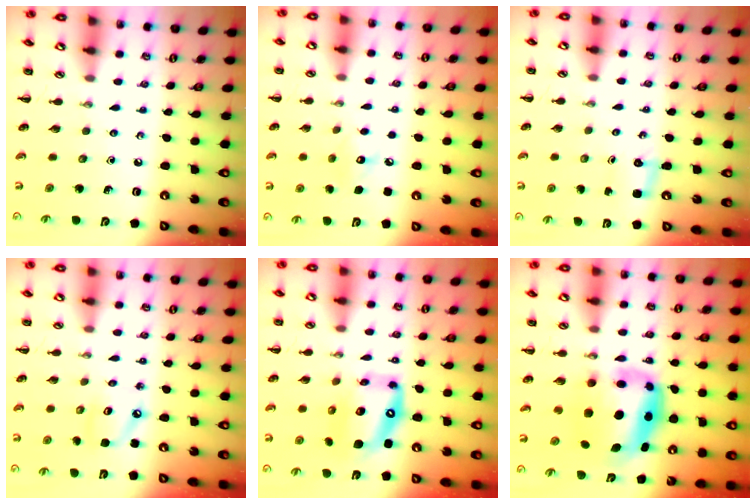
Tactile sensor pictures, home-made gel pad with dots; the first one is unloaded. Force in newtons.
{"total": 7.1, "press": 6.9, "slide": 1.5}
{"total": 2.6, "press": 2.5, "slide": 0.7}
{"total": 5.5, "press": 5.4, "slide": 0.7}
{"total": 13.1, "press": 12.5, "slide": 3.7}
{"total": 7.8, "press": 7.5, "slide": 2.0}